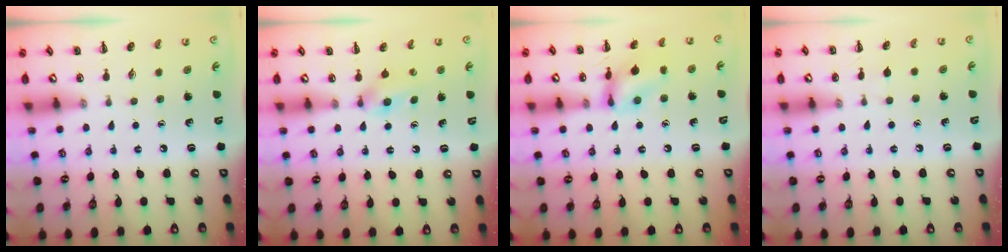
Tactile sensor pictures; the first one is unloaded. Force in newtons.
{"total": 4.7, "press": 4.4, "slide": 1.6}
{"total": 12.6, "press": 12.5, "slide": 1.2}
{"total": 3.3, "press": 3.1, "slide": 1.3}